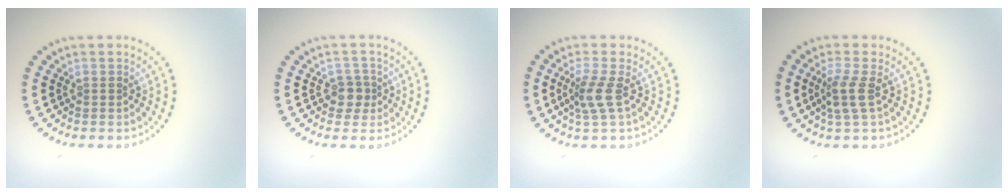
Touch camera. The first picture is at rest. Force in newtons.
{"total": 1.9, "press": 1.6, "slide": 0.9}
{"total": 2.4, "press": 1.9, "slide": 1.6}
{"total": 2.4, "press": 1.9, "slide": 1.5}